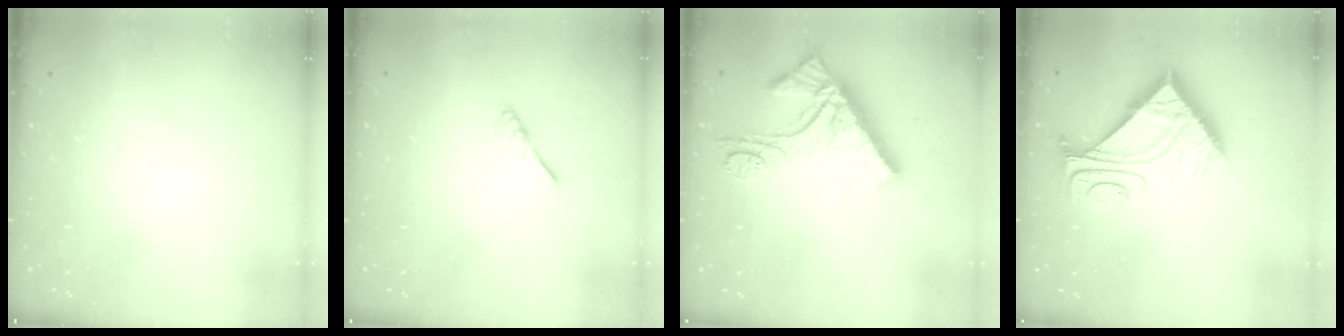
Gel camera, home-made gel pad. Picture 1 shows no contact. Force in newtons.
{"total": 2.4, "press": 2.4, "slide": 0.5}
{"total": 12.1, "press": 12.0, "slide": 1.1}
{"total": 9.9, "press": 9.8, "slide": 0.9}